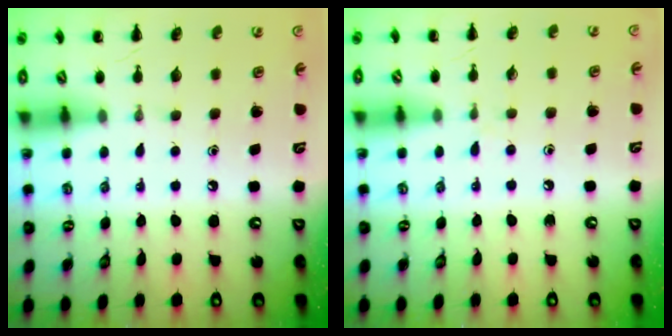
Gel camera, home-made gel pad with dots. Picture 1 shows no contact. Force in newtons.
{"total": 3.8, "press": 3.4, "slide": 1.6}